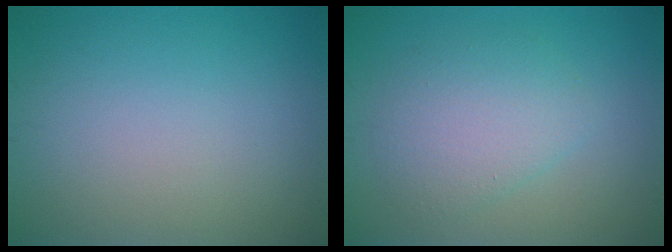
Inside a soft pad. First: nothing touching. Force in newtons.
{"total": 3.8, "press": 3.8, "slide": 0.1}